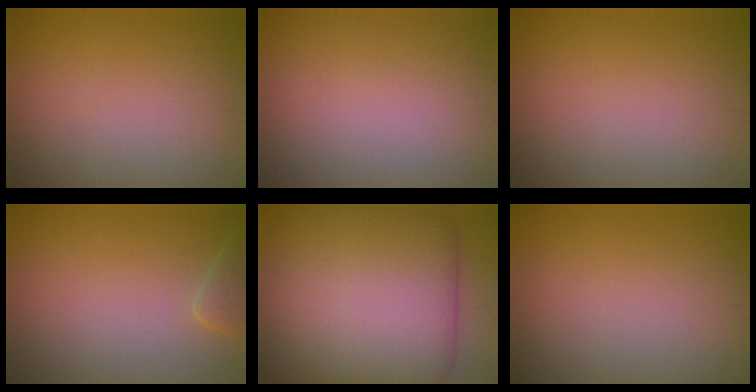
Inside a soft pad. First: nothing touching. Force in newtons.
{"total": 0.0}
{"total": 0.0}
{"total": 1.5, "press": 1.5, "slide": 0.1}
{"total": 15.4, "press": 15.3, "slide": 0.6}
{"total": 0.0}